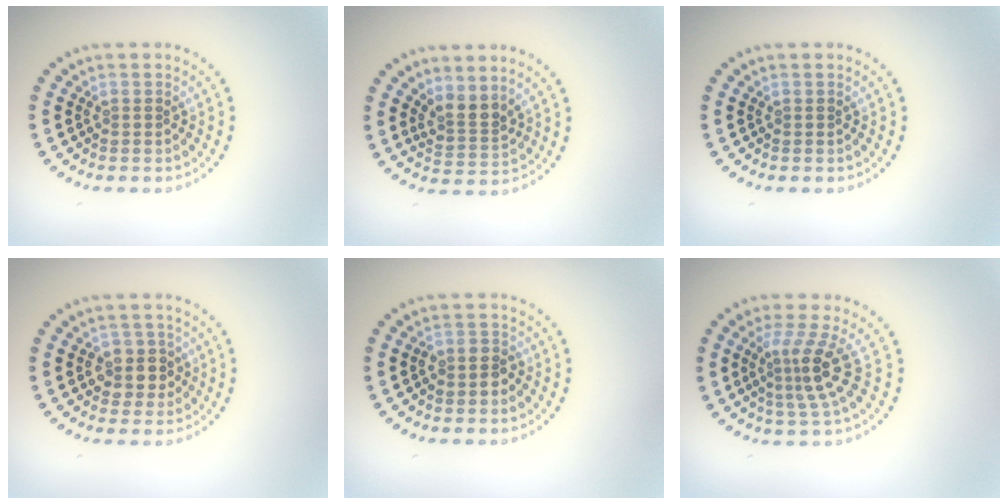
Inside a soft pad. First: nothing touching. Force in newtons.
{"total": 2.5, "press": 1.8, "slide": 1.7}
{"total": 0.0}
{"total": 2.7, "press": 2.4, "slide": 1.2}
{"total": 1.6, "press": 1.4, "slide": 0.7}
{"total": 3.8, "press": 2.6, "slide": 2.7}